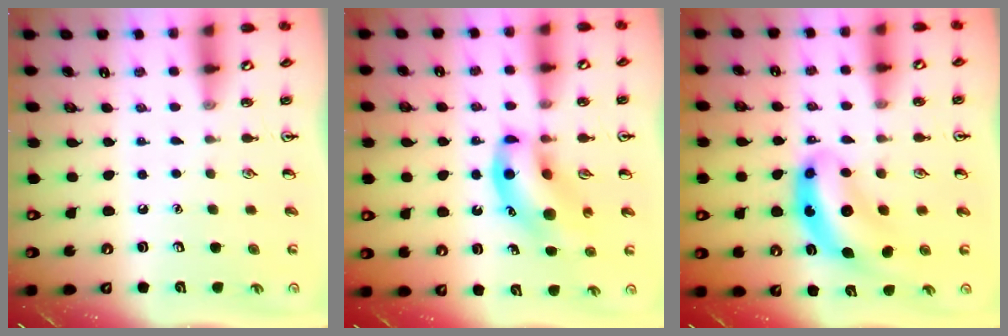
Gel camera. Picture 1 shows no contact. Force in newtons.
{"total": 11.1, "press": 10.8, "slide": 2.6}
{"total": 8.8, "press": 8.4, "slide": 2.7}